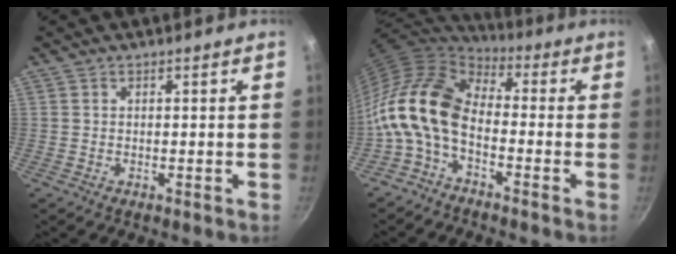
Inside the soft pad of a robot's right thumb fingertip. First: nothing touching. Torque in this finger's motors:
{"motor_torque": [1.17, 2.51, 1.38, -1.39, 0.30]}